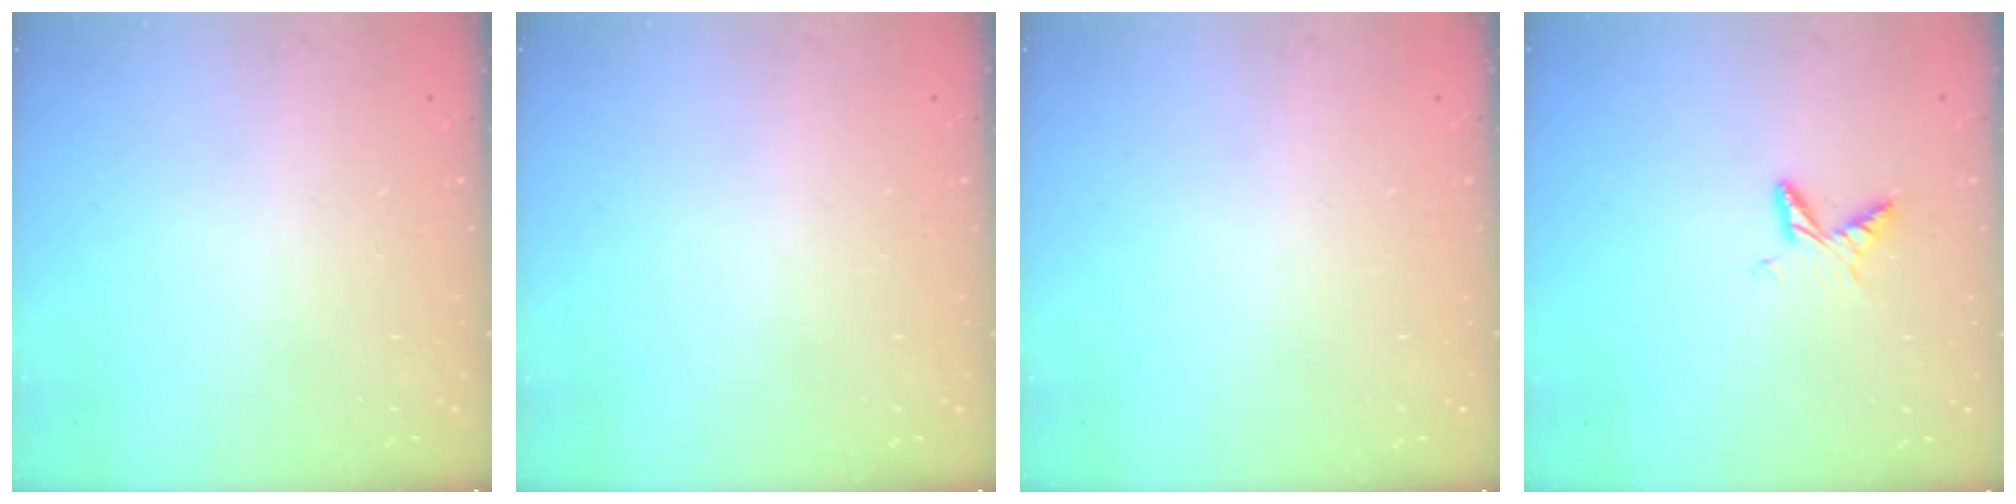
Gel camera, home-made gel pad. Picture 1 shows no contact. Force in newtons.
{"total": 0.0}
{"total": 0.0}
{"total": 6.1, "press": 6.1, "slide": 0.6}